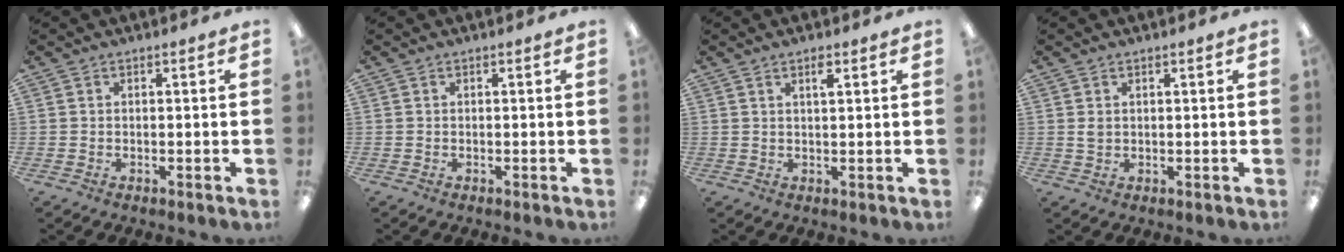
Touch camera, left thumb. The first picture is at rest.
{"total": 0.0}
{"total": 2.4, "force": [1.6, 0.6, 1.7], "torque": [-0.030, -0.001, 0.026]}
{"total": 1.6, "force": [0.7, 1.2, 0.8], "torque": [-0.017, 0.003, 0.012]}